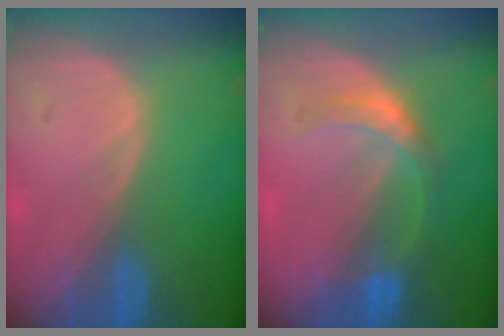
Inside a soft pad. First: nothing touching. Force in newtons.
{"total": 5.3, "press": 5.0, "slide": 1.9}